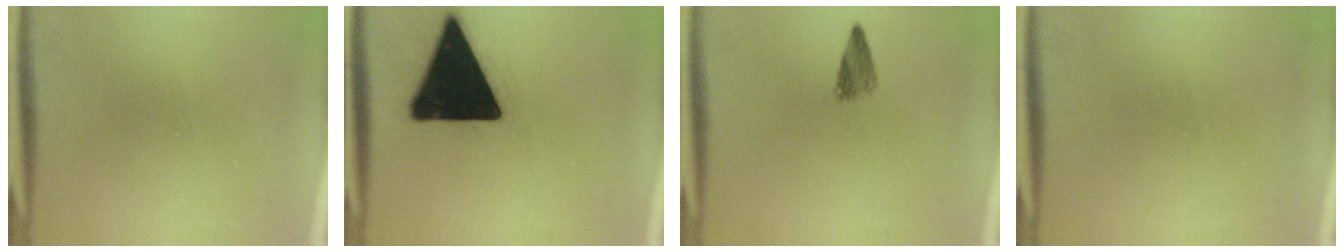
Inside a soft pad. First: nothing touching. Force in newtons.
{"total": 21.1}
{"total": 2.4}
{"total": 1.6}